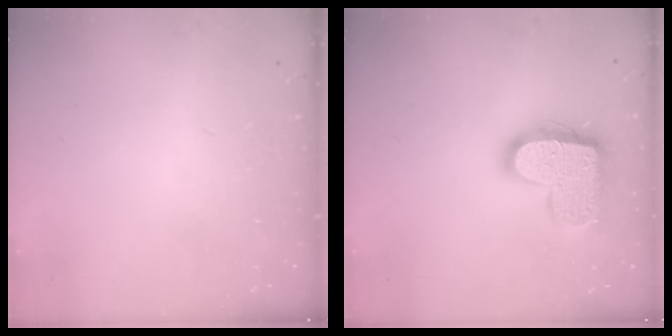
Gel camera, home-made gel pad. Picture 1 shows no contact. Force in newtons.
{"total": 17.2, "press": 17.2, "slide": 0.9}